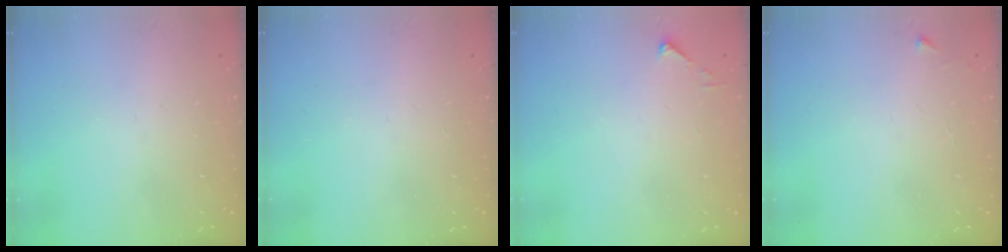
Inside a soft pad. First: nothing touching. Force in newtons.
{"total": 0.0}
{"total": 2.7, "press": 2.7, "slide": 0.3}
{"total": 2.6, "press": 2.6, "slide": 0.3}